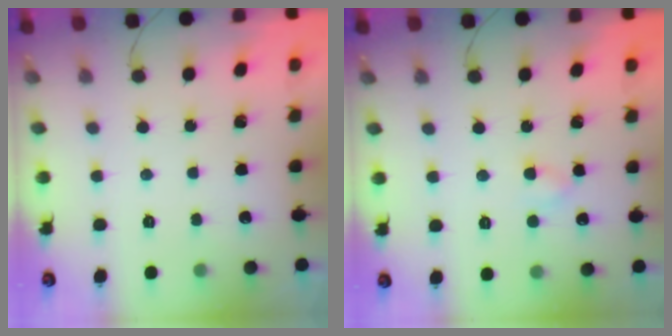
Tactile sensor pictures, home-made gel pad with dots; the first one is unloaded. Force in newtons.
{"total": 2.7, "press": 2.5, "slide": 1.1}